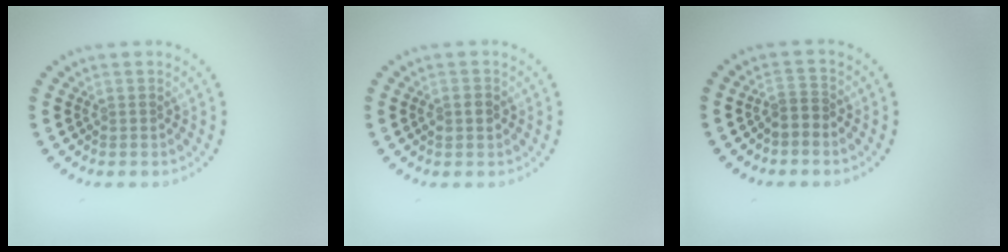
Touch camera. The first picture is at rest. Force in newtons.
{"total": 1.6, "press": 1.6, "slide": 0.2}
{"total": 1.2, "press": 0.8, "slide": 0.9}